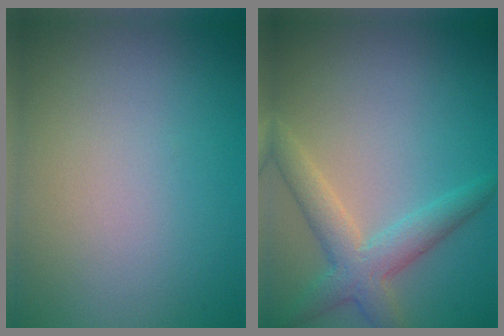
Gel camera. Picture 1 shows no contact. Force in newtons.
{"total": 4.0, "press": 4.0, "slide": 0.3}